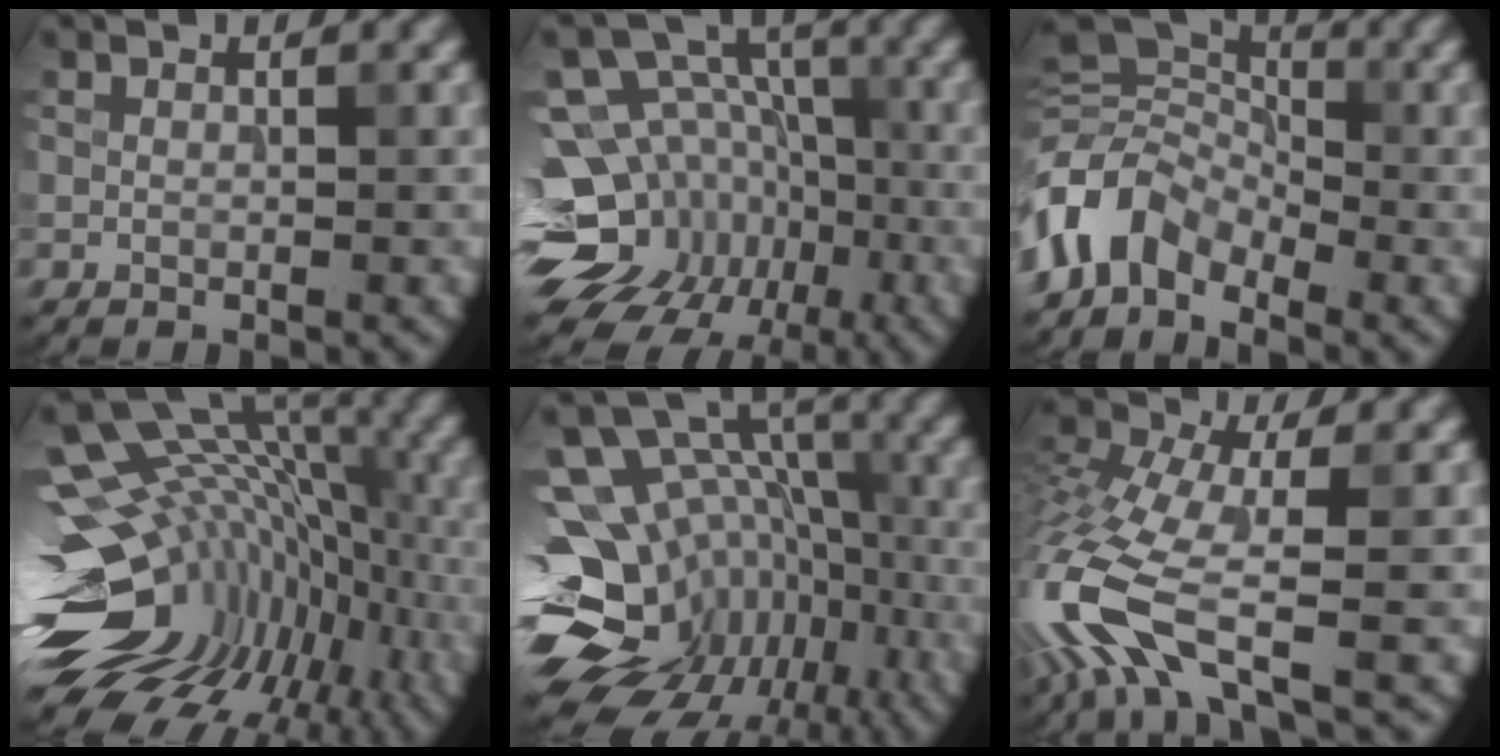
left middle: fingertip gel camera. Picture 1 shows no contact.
{"total": 13.7, "force": [-4.6, 11.4, 6.0], "torque": [-0.117, 0.000, -0.066]}
{"total": 5.9, "force": [-3.1, 3.9, 3.2], "torque": [-0.057, 0.006, -0.078]}
{"total": 15.9, "force": [-2.3, 10.4, 11.8], "torque": [-0.184, -0.005, -0.010]}
{"total": 16.2, "force": [-5.8, 12.5, 8.4], "torque": [-0.158, 0.003, -0.059]}
{"total": 11.0, "force": [-4.4, 4.2, 9.2], "torque": [-0.218, -0.006, -0.094]}